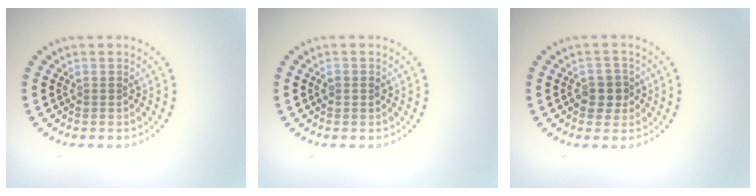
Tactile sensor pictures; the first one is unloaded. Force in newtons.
{"total": 1.0, "press": 1.0, "slide": 0.1}
{"total": 2.3, "press": 2.1, "slide": 0.8}